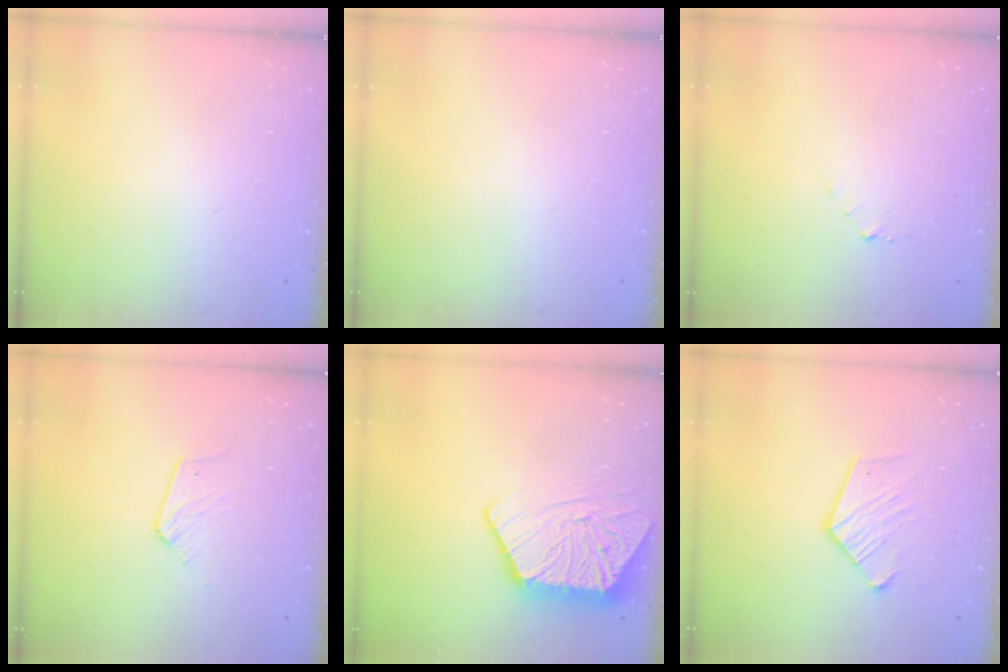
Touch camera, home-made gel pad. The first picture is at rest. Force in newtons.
{"total": 0.0}
{"total": 3.5, "press": 3.5, "slide": 0.3}
{"total": 6.0, "press": 5.9, "slide": 0.4}
{"total": 13.3, "press": 13.3, "slide": 1.1}
{"total": 10.3, "press": 10.2, "slide": 0.7}